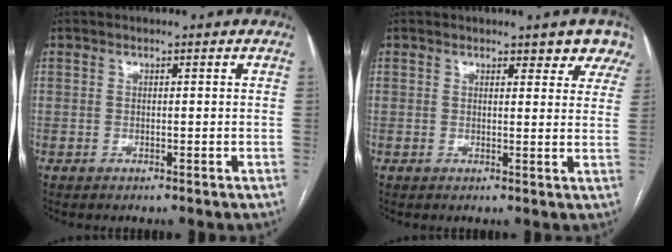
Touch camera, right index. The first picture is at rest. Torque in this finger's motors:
{"motor_torque": [0.08, 0.05, 0.04, 0.02]}